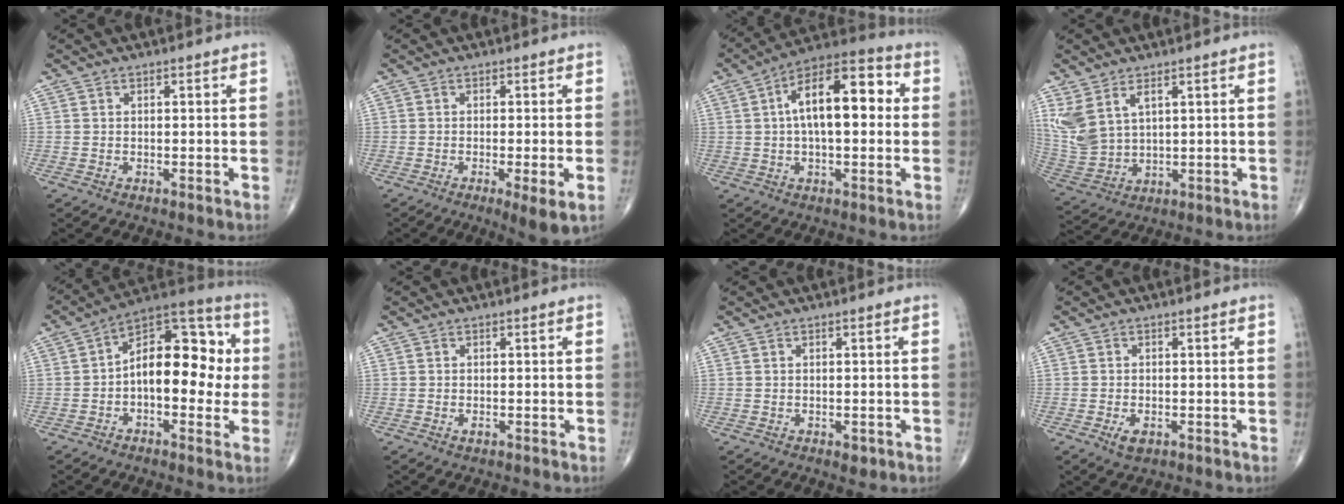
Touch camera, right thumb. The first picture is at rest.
{"total": 5.3, "force": [-1.8, 0.8, 4.9], "torque": [-0.082, -0.015, -0.031]}
{"total": 16.6, "force": [2.5, 7.6, 14.5], "torque": [-0.218, 0.033, 0.030]}
{"total": 8.9, "force": [4.2, 4.9, 6.1], "torque": [-0.134, -0.012, 0.102]}
{"total": 16.6, "force": [-0.2, 9.2, 13.7], "torque": [-0.169, 0.041, -0.017]}
{"total": 0.8, "force": [-0.4, 0.5, 0.6], "torque": [-0.009, 0.002, -0.005]}
{"total": 1.5, "force": [-0.6, 0.9, 1.0], "torque": [-0.006, 0.000, -0.005]}
{"total": 2.7, "force": [-1.1, 1.2, 2.1], "torque": [-0.041, -0.002, -0.018]}